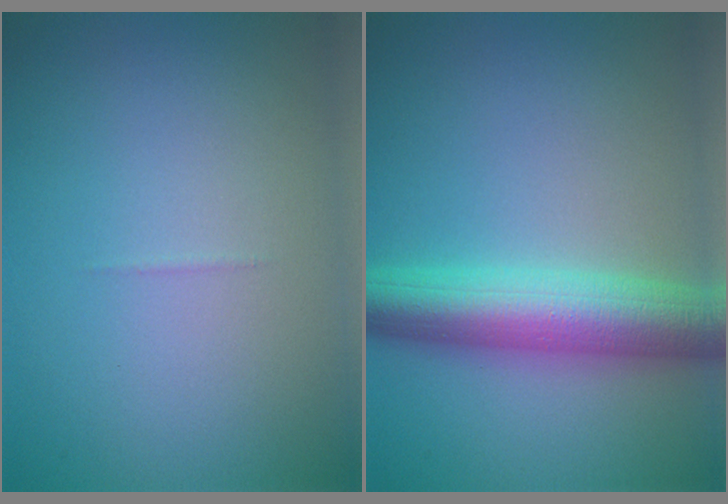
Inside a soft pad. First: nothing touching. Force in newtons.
{"total": 7.0, "press": 7.0, "slide": 0.1}